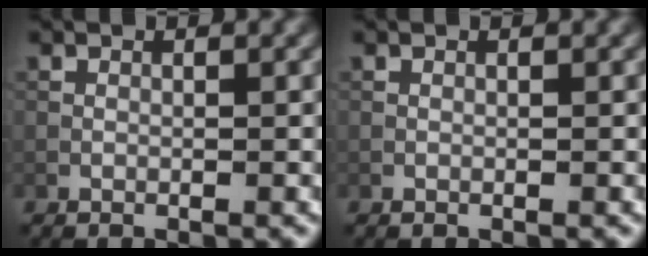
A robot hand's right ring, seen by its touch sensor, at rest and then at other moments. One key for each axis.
{"total": 0.0}